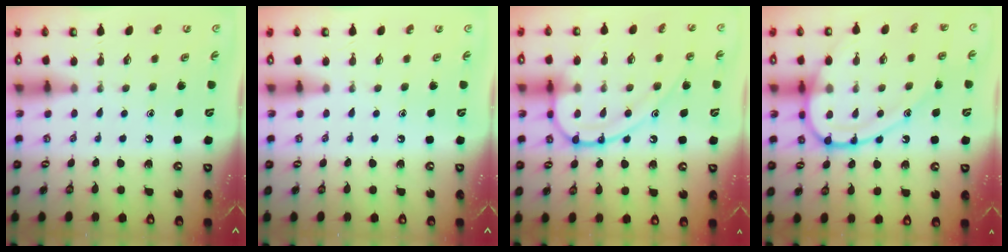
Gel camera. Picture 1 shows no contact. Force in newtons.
{"total": 0.0}
{"total": 14.3, "press": 14.2, "slide": 1.4}
{"total": 16.0, "press": 16.0, "slide": 1.5}